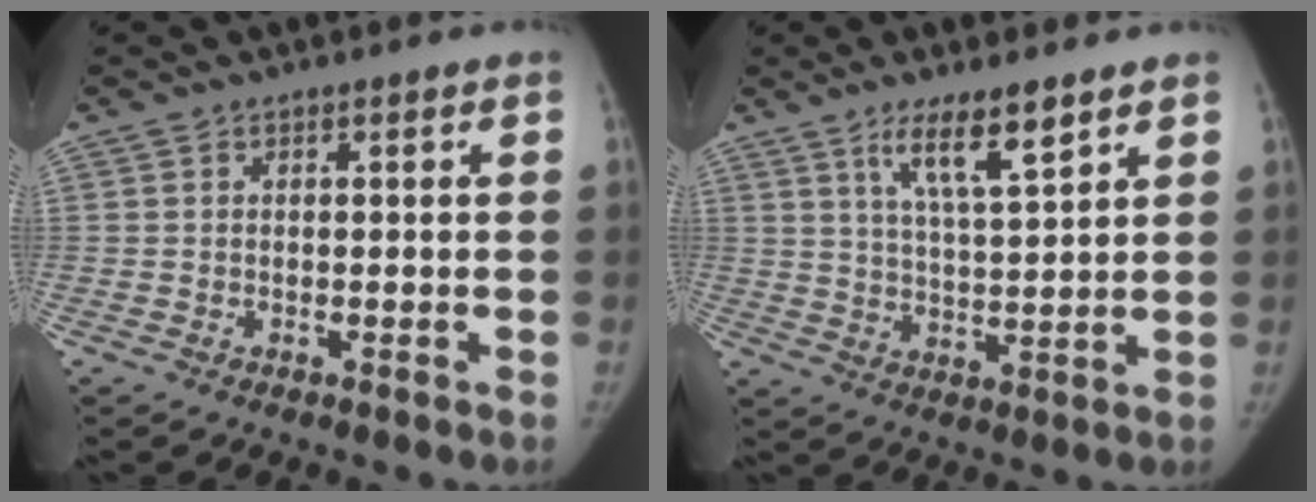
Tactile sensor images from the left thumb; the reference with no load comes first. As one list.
[{"total": 8.7, "force": [5.5, 1.4, 6.6], "torque": [-0.114, -0.034, 0.105]}]